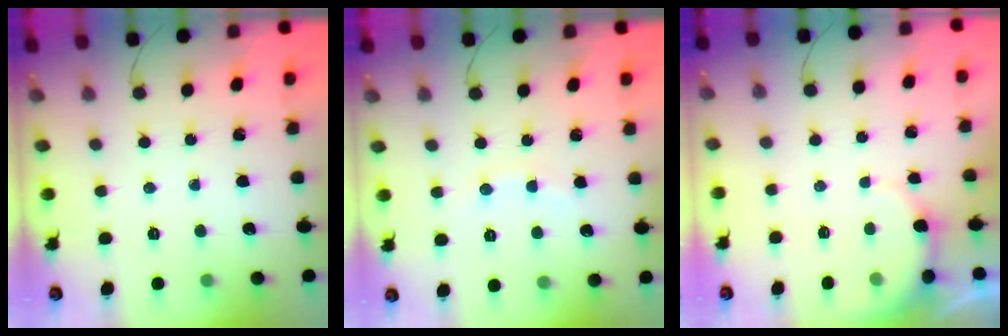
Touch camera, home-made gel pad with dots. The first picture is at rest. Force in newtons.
{"total": 5.7, "press": 5.5, "slide": 1.5}
{"total": 4.3, "press": 4.3, "slide": 0.4}